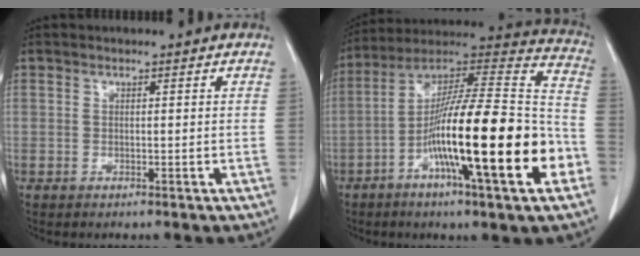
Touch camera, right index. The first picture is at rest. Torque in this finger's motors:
{"motor_torque": [2.01, -0.13, 1.05, 0.21]}